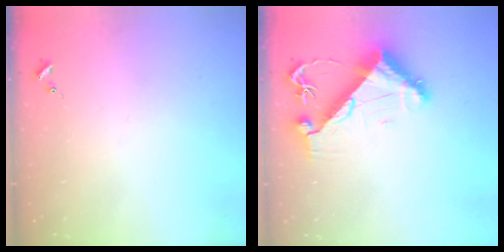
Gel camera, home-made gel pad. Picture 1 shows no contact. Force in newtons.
{"total": 9.3, "press": 9.2, "slide": 1.5}